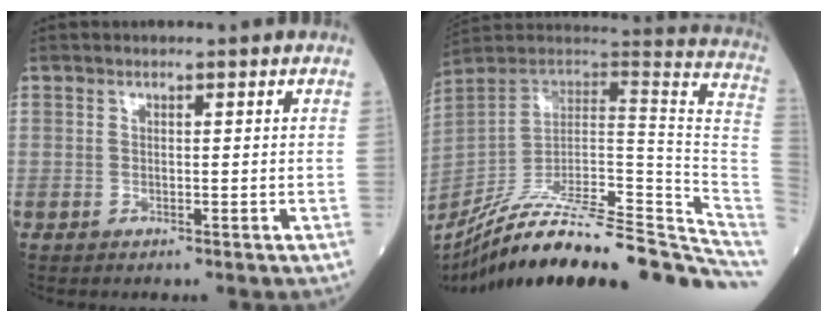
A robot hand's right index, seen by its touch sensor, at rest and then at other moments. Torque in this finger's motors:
{"motor_torque": [0.00, -2.14, 0.08, 0.01]}